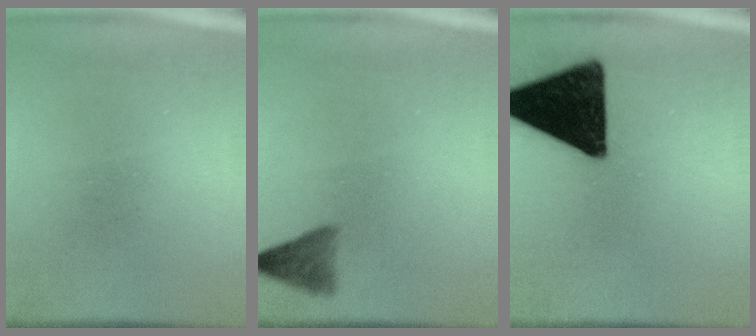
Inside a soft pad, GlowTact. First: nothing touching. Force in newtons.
{"total": 2.8}
{"total": 18.8}